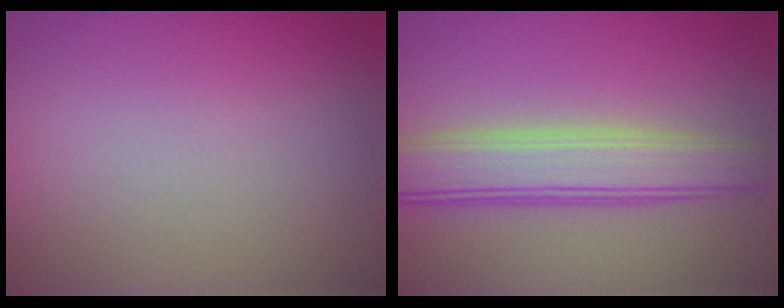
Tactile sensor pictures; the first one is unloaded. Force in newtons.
{"total": 5.4, "press": 5.4, "slide": 0.3}